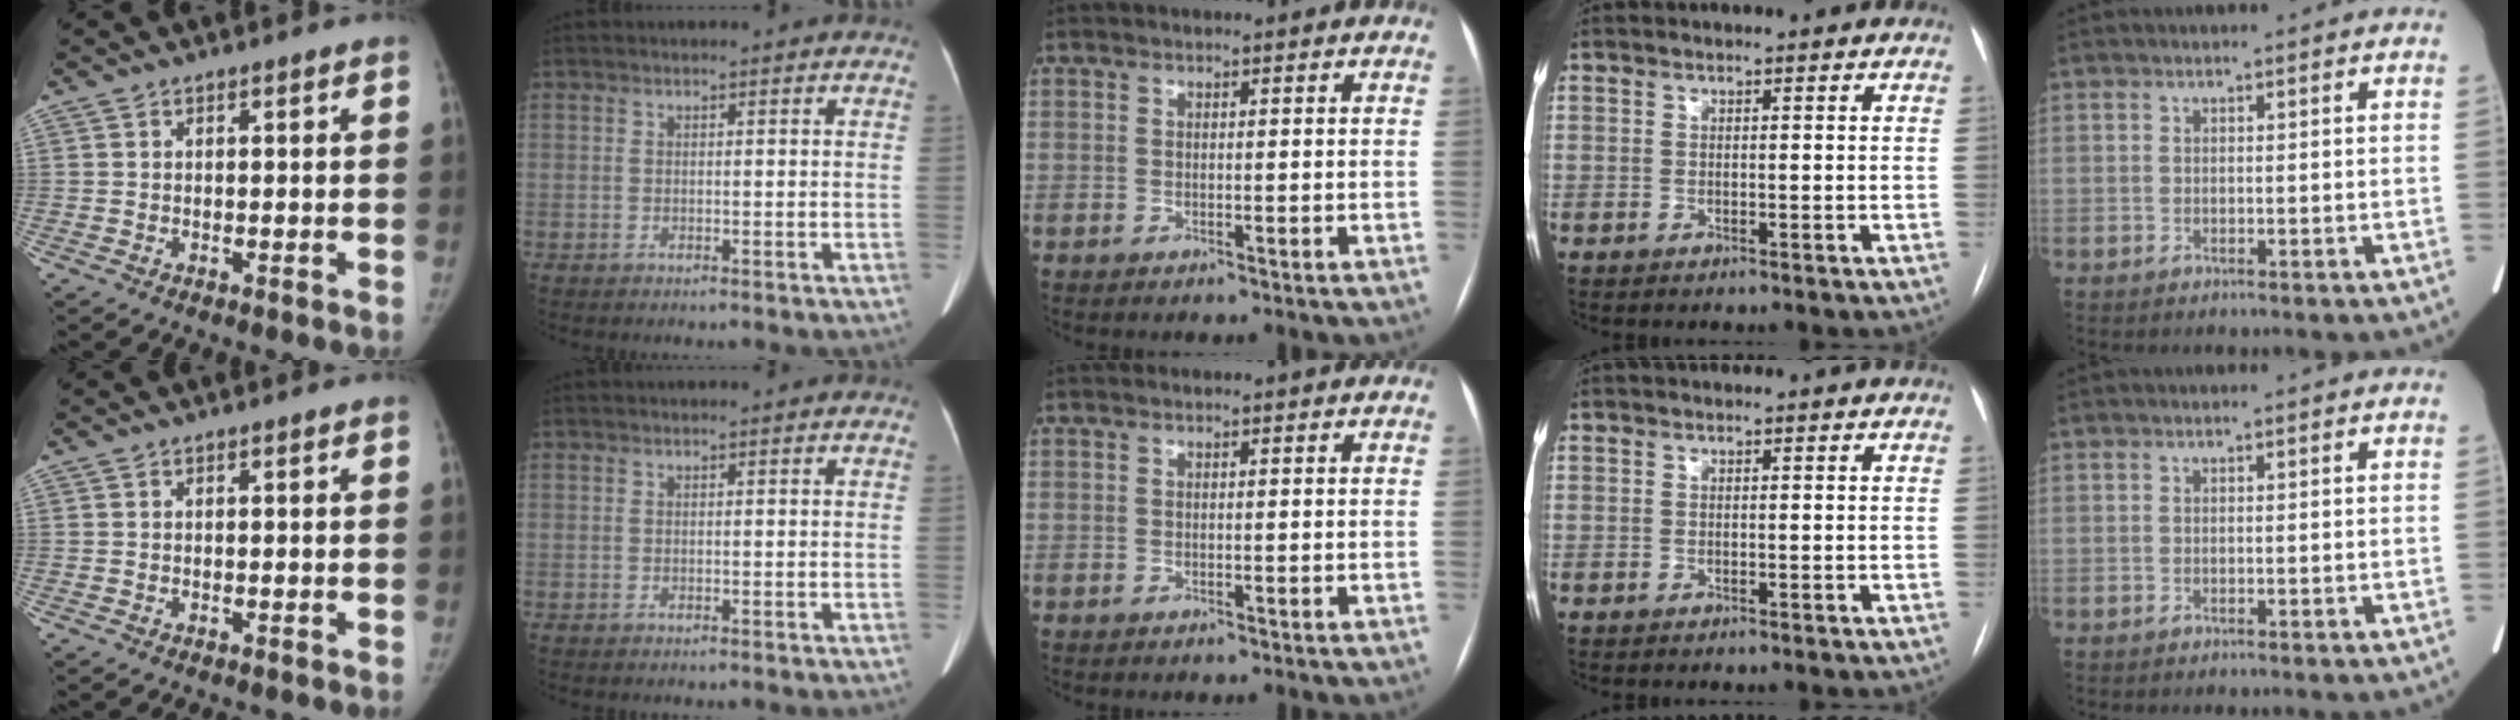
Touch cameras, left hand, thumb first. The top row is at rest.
{}